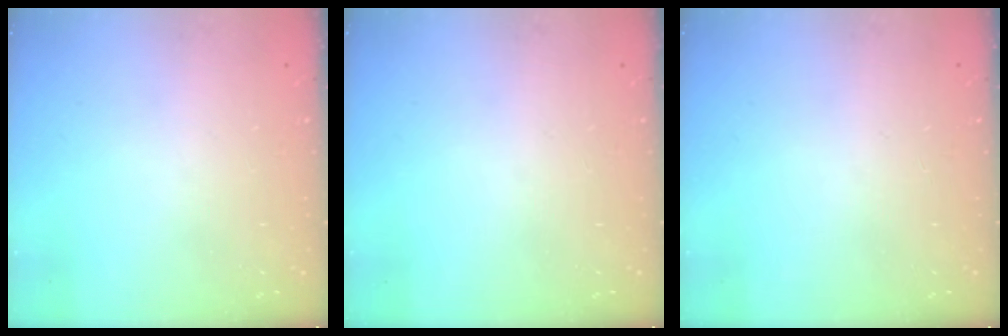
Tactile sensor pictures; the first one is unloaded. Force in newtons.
{"total": 0.0}
{"total": 0.0}